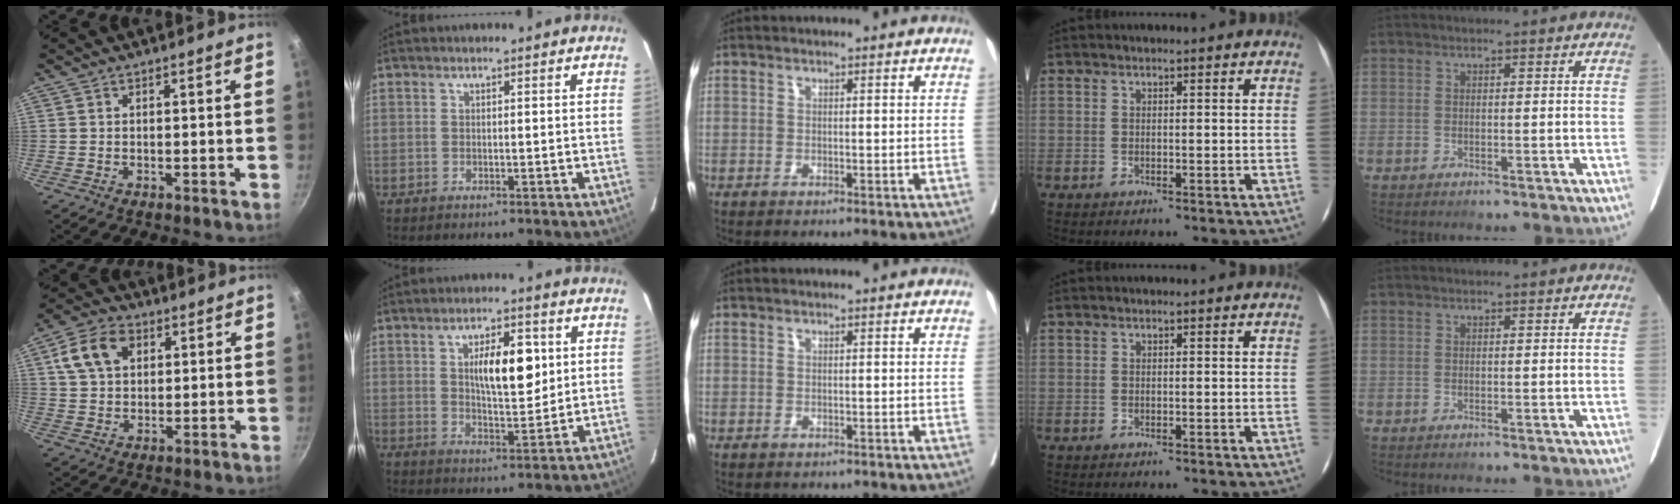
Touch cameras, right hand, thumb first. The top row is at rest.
{"thumb": {"total": 9.9, "force": [3.4, 6.8, 6.3], "torque": [-0.105, 0.006, 0.057]}, "index": {"total": 9.1, "force": [2.3, 3.1, 8.3], "torque": [-0.133, 0.006, 0.043]}, "middle": {"total": 0.6, "force": [-0.6, 0.3, 0.1], "torque": [-0.006, 0.001, -0.011]}}